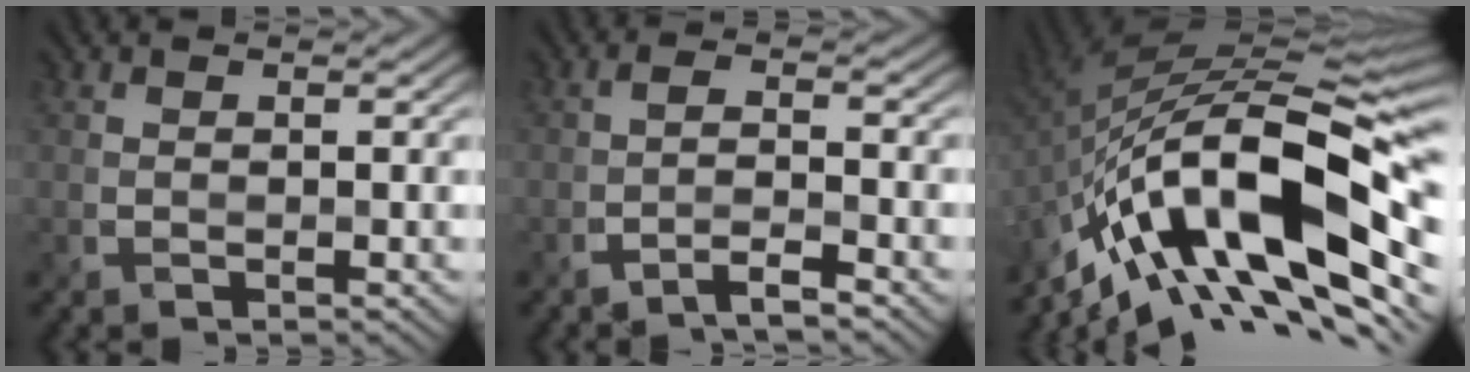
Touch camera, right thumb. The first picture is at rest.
{"total": 3.2, "force": [-2.4, 0.4, 2.2], "torque": [-0.037, 0.011, -0.057]}
{"total": 18.3, "force": [-5.7, 7.6, 15.7], "torque": [-0.288, 0.012, -0.115]}